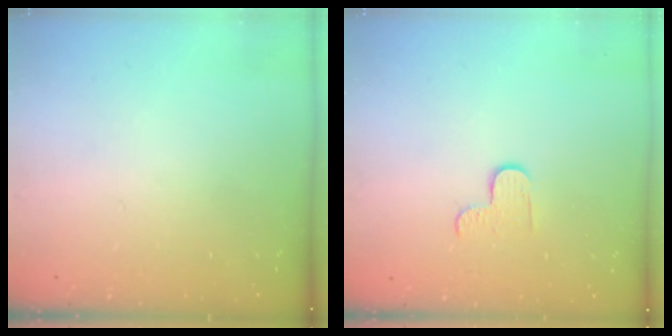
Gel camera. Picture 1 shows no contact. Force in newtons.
{"total": 3.1, "press": 3.1, "slide": 0.4}